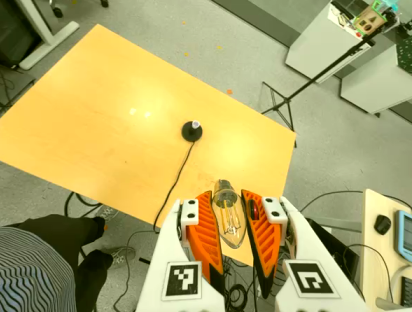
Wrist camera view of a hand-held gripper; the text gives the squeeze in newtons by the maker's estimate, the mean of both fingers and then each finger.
{"total": 22.8, "left": 24.9, "right": 20.7}